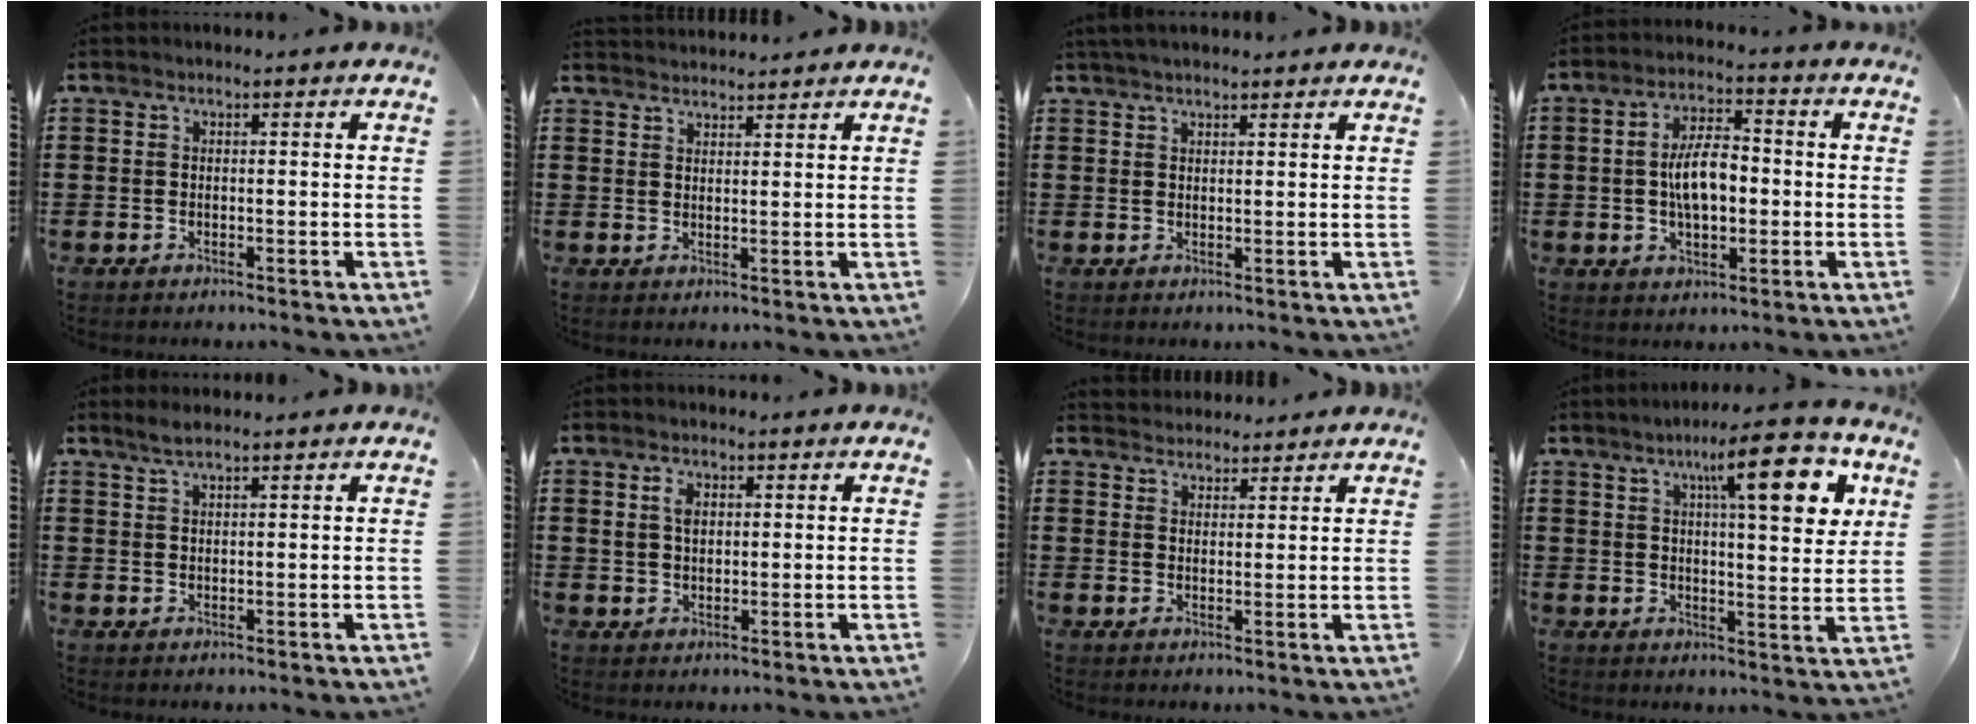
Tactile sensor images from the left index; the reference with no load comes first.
{"total": 2.1, "force": [2.1, 0.0, -0.2], "torque": [-0.001, -0.003, 0.041]}
{"total": 2.0, "force": [1.8, 0.3, 0.7], "torque": [-0.016, 0.004, 0.035]}
{"total": 7.4, "force": [-0.5, 3.6, 6.4], "torque": [-0.116, 0.006, -0.014]}
{"total": 2.1, "force": [1.6, 0.2, 1.2], "torque": [-0.028, 0.001, 0.030]}
{"total": 2.5, "force": [1.0, 1.5, 1.7], "torque": [-0.039, 0.007, 0.018]}
{"total": 2.6, "force": [2.5, 0.5, -0.5], "torque": [0.002, -0.005, 0.049]}
{"total": 12.9, "force": [6.6, 3.1, 10.6], "torque": [-0.160, -0.014, 0.099]}